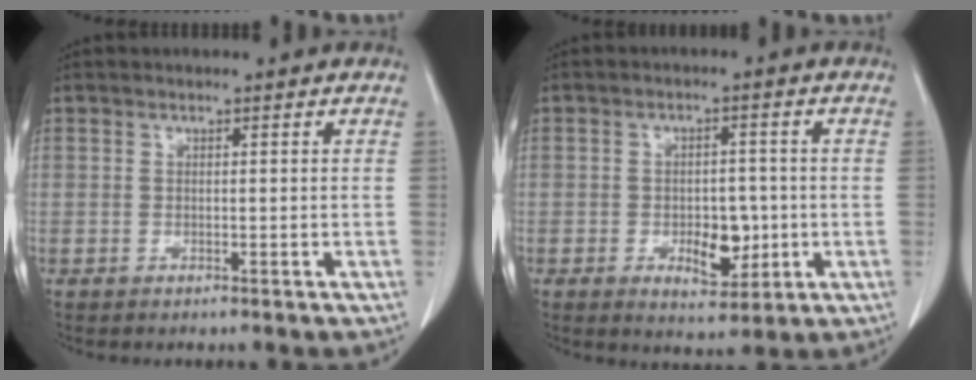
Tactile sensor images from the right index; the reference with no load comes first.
{"total": 4.3, "force": [-0.9, 2.4, 3.5], "torque": [-0.045, -0.001, -0.005]}